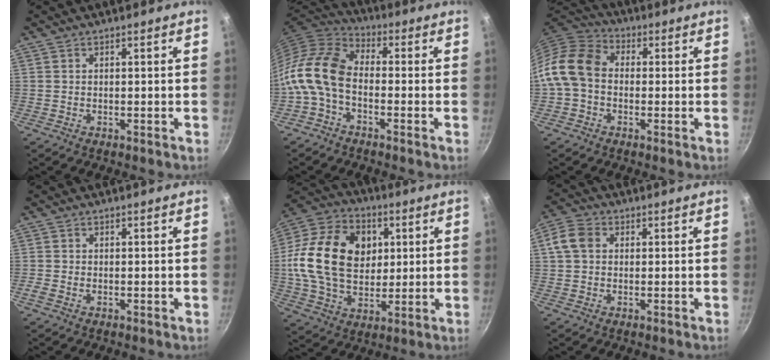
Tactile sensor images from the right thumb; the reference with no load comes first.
{"total": 11.8, "force": [-2.9, 7.2, 8.9], "torque": [-0.173, 0.040, -0.079]}
{"total": 10.5, "force": [-0.6, 8.1, 6.6], "torque": [-0.108, 0.028, -0.034]}
{"total": 1.2, "force": [-0.3, 0.8, 0.9], "torque": [-0.017, 0.000, -0.007]}
{"total": 22.2, "force": [3.2, 16.2, 14.8], "torque": [-0.247, 0.014, 0.051]}
{"total": 5.7, "force": [1.1, 4.5, 3.3], "torque": [-0.052, 0.007, 0.009]}